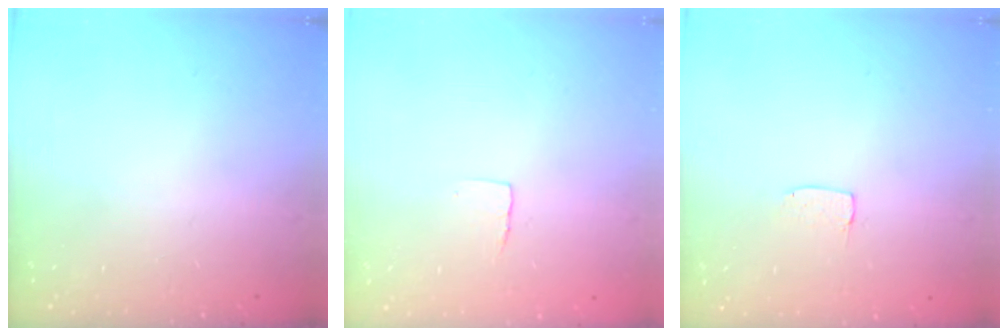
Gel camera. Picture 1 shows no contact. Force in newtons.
{"total": 4.0, "press": 4.0, "slide": 0.2}
{"total": 3.2, "press": 3.2, "slide": 0.1}